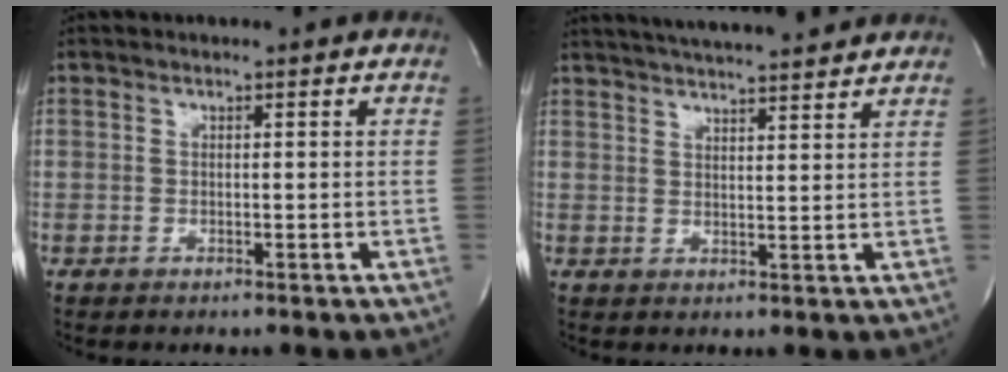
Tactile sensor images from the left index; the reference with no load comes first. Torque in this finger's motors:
{"motor_torque": [0.24, 0.01, 0.24, 0.11]}